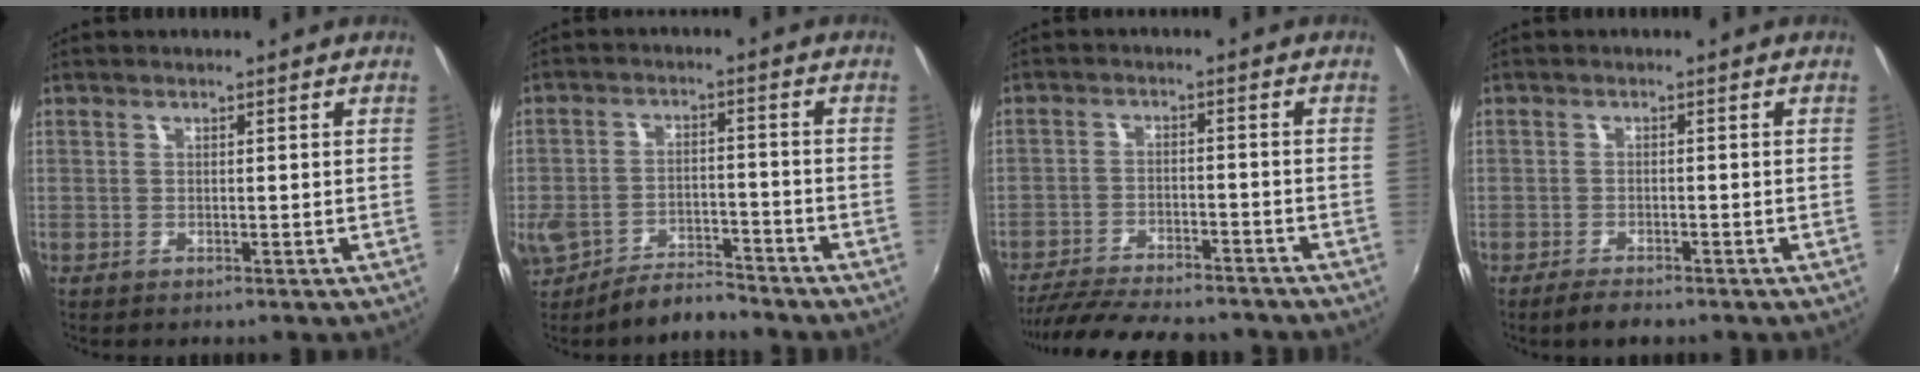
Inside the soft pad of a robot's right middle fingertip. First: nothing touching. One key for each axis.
{"total": 7.5, "fx": -6.1, "fy": 3.3, "fz": 2.8, "tx": -0.077, "ty": 0.004, "tz": -0.099}
{"total": 16.7, "fx": -14.5, "fy": 4.0, "fz": 7.4, "tx": -0.152, "ty": -0.024, "tz": -0.218}
{"total": 2.9, "fx": -2.4, "fy": 0.9, "fz": 1.3, "tx": -0.038, "ty": -0.008, "tz": -0.046}